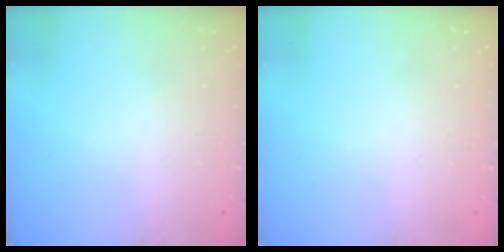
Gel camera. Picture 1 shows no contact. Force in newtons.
{"total": 0.0}